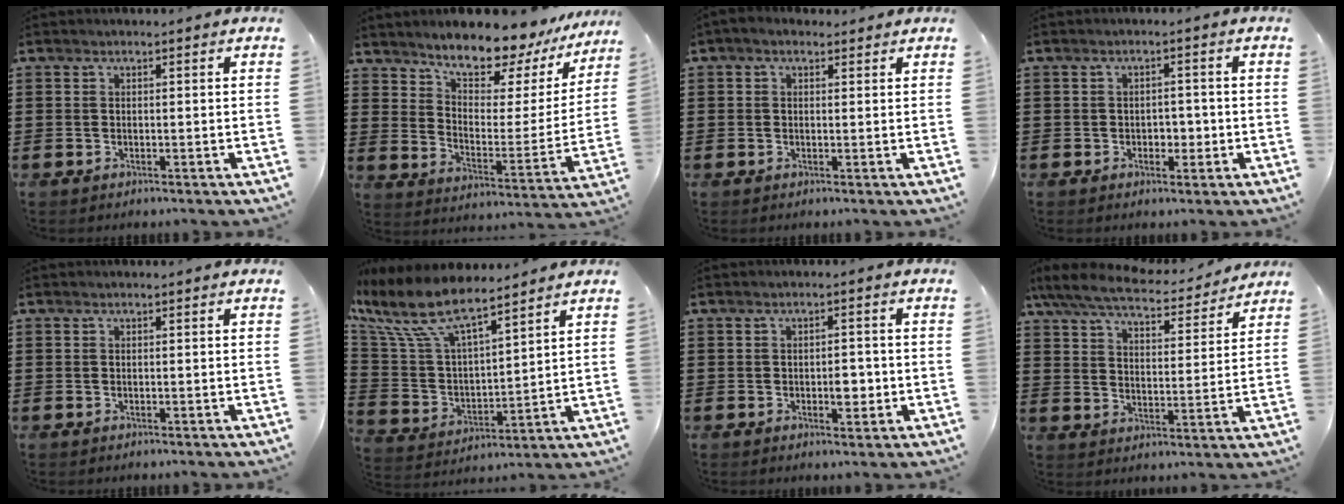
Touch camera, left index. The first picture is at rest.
{"total": 9.9, "force": [9.2, 1.9, 3.0], "torque": [-0.068, -0.075, 0.158]}
{"total": 1.4, "force": [0.6, 1.0, 0.8], "torque": [-0.017, 0.007, 0.011]}
{"total": 2.3, "force": [-0.5, 1.7, 1.6], "torque": [-0.034, 0.006, -0.014]}
{"total": 0.0}
{"total": 11.4, "force": [8.6, 3.2, 6.8], "torque": [-0.177, -0.043, 0.147]}
{"total": 3.3, "force": [-0.6, 1.6, 2.8], "torque": [-0.045, 0.000, -0.013]}
{"total": 7.4, "force": [6.7, 1.1, 2.9], "torque": [-0.087, -0.037, 0.118]}